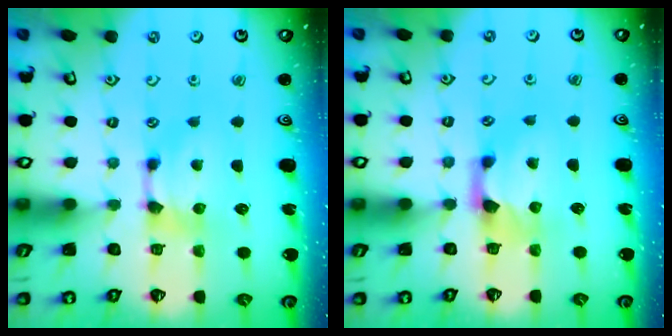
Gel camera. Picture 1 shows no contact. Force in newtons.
{"total": 1.6, "press": 0.9, "slide": 1.3}